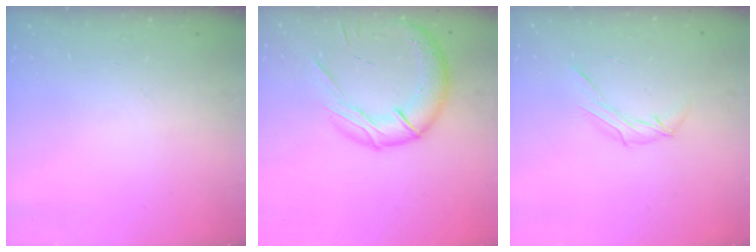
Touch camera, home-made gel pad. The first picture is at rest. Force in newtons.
{"total": 17.1, "press": 16.9, "slide": 2.6}
{"total": 6.6, "press": 6.6, "slide": 0.2}